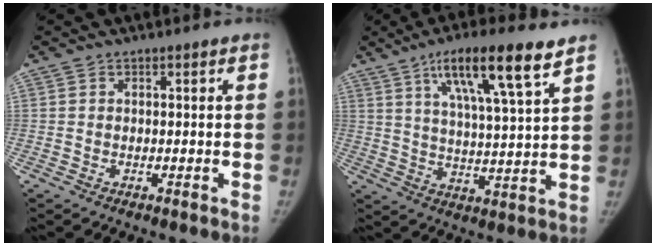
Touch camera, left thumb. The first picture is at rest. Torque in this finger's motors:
{"motor_torque": [0.51, -0.08, 1.32, -0.96, 0.52]}